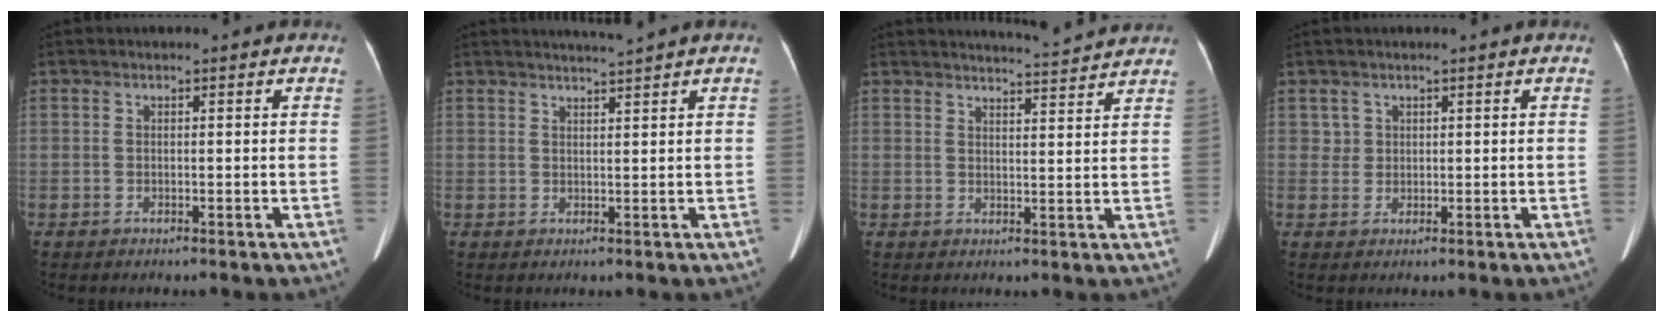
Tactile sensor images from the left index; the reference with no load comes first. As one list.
[{"total": 2.7, "force": [2.4, -1.2, 0.5], "torque": [-0.005, -0.001, 0.045]}, {"total": 7.0, "force": [6.8, -0.7, 1.2], "torque": [-0.027, 0.003, 0.085]}, {"total": 1.4, "force": [0.7, 1.2, -0.2], "torque": [0.011, 0.002, 0.009]}]